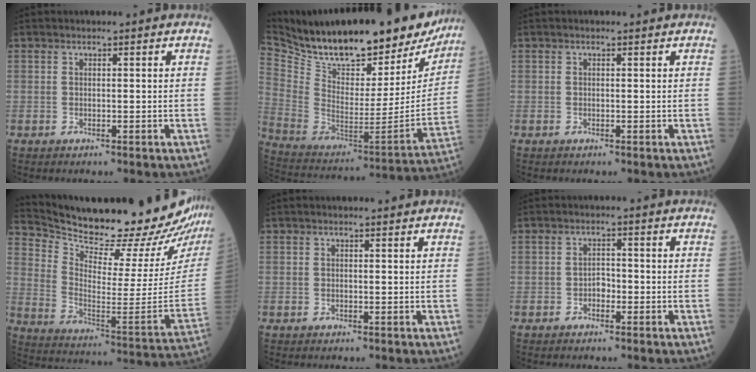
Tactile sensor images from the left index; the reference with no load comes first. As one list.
[{"total": 29.9, "force": [24.2, 9.8, 14.5], "torque": [-0.260, -0.027, 0.351]}, {"total": 0.7, "force": [0.7, 0.1, 0.2], "torque": [-0.004, 0.006, 0.009]}, {"total": 26.8, "force": [24.8, 3.1, 9.6], "torque": [-0.172, -0.124, 0.339]}, {"total": 1.3, "force": [1.2, 0.2, 0.5], "torque": [-0.007, 0.009, 0.016]}, {"total": 1.6, "force": [-0.9, 1.0, 0.9], "torque": [-0.008, 0.003, -0.019]}]